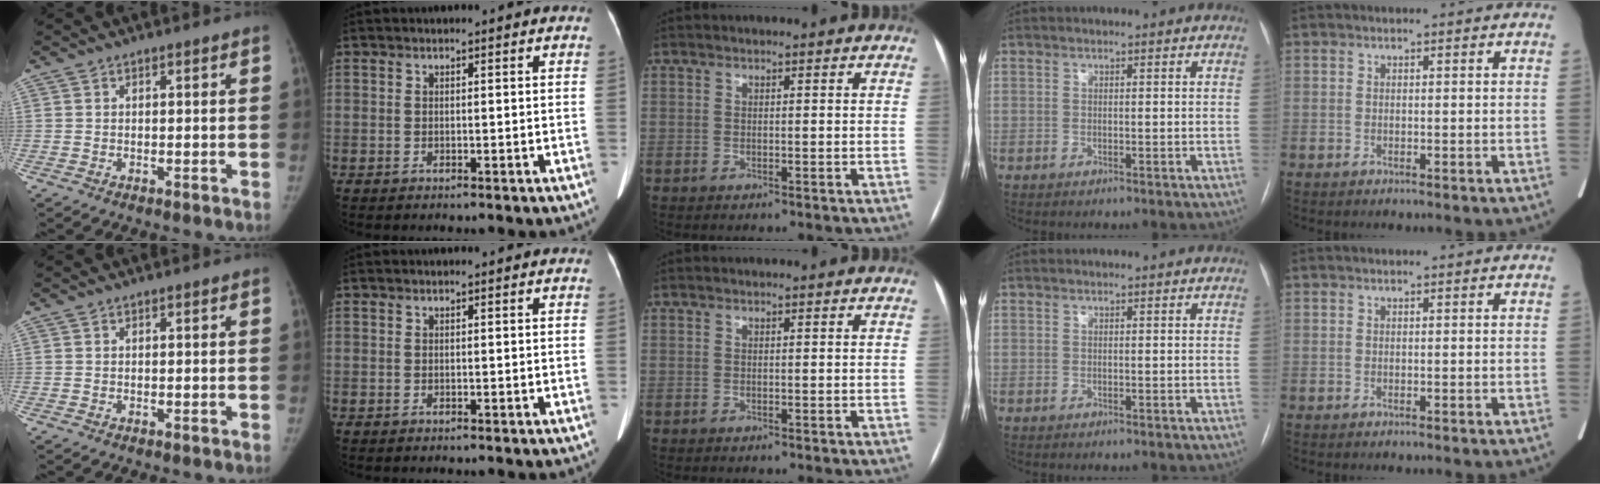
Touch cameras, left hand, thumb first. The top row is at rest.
{}